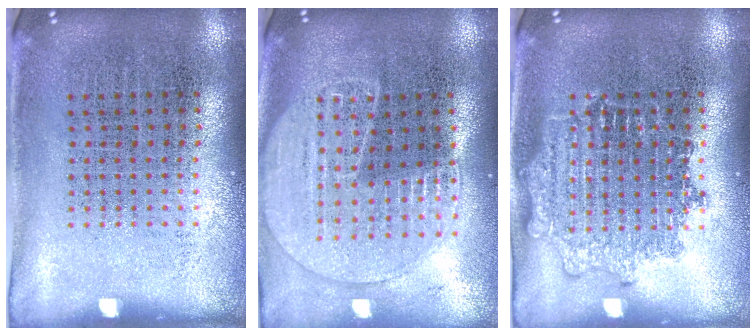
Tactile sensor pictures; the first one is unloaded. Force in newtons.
{"total": 1.8, "press": 1.6, "slide": 0.7}
{"total": 2.4, "press": 2.4, "slide": 0.3}